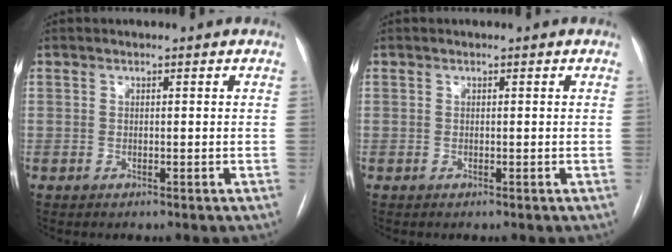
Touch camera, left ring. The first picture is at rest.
{"total": 0.0}